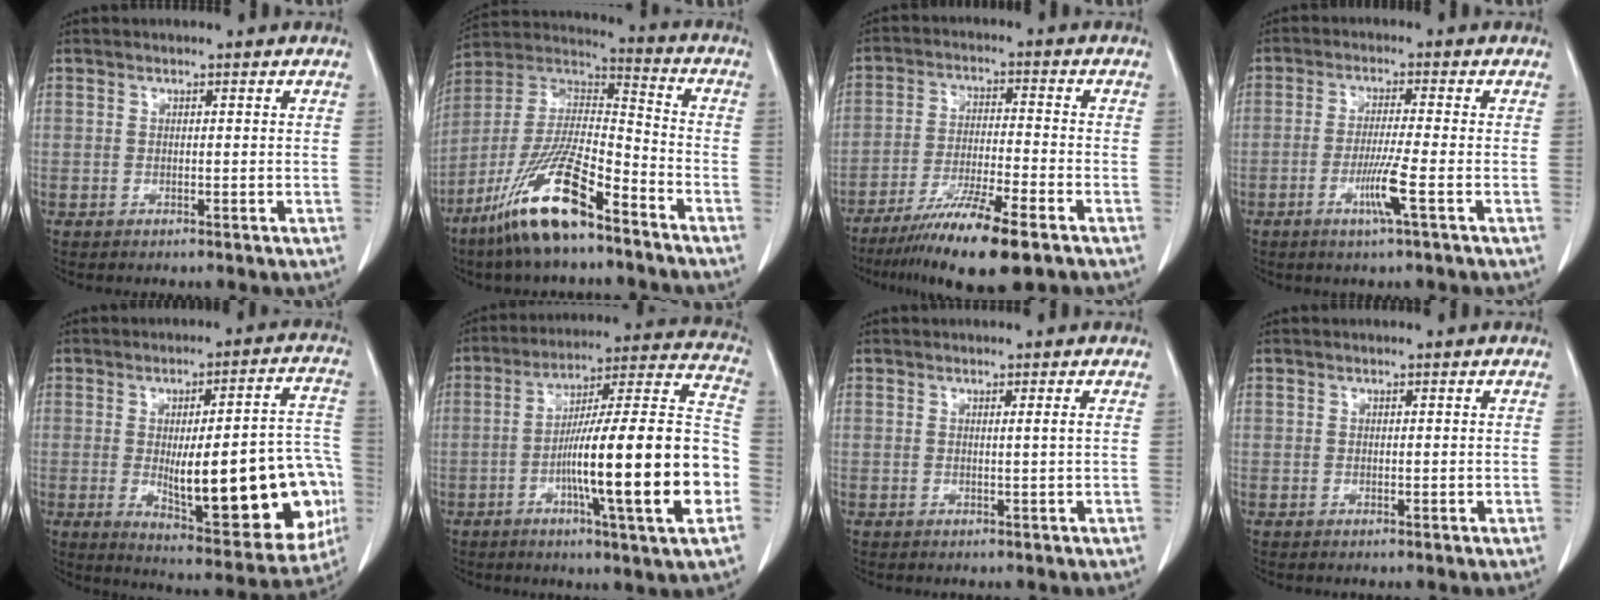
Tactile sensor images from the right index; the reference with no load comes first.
{"total": 16.6, "force": [-10.7, 3.0, 12.4], "torque": [-0.261, -0.013, -0.201]}
{"total": 11.9, "force": [-8.0, 0.6, 8.9], "torque": [-0.159, -0.031, -0.137]}
{"total": 5.1, "force": [-2.0, -0.7, 4.7], "torque": [-0.087, -0.011, -0.038]}
{"total": 23.9, "force": [-4.1, 6.4, 22.7], "torque": [-0.240, 0.016, -0.027]}
{"total": 22.7, "force": [-5.6, 0.7, 21.9], "torque": [-0.304, 0.009, -0.089]}
{"total": 0.9, "force": [0.2, -0.4, 0.8], "torque": [-0.014, -0.002, 0.006]}
{"total": 0.0}